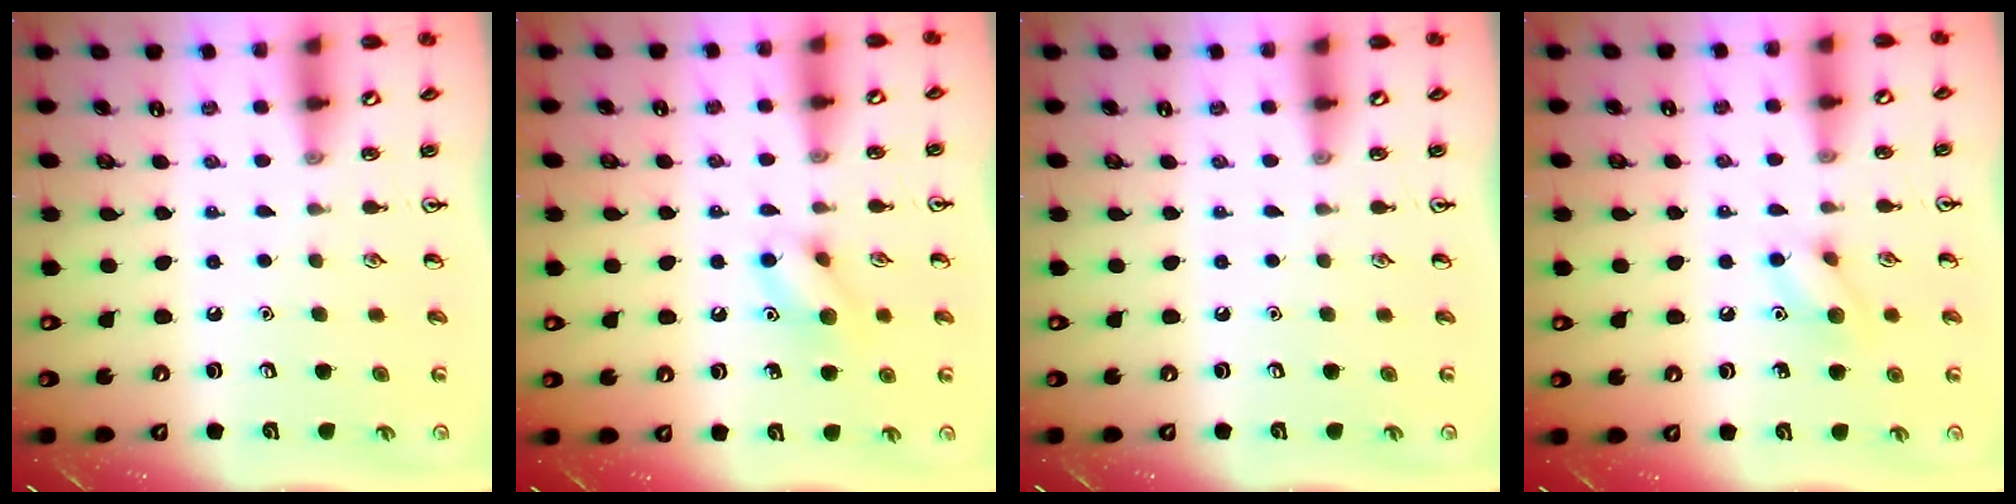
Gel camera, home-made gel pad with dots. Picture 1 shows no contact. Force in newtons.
{"total": 9.0, "press": 8.9, "slide": 0.6}
{"total": 0.0}
{"total": 7.5, "press": 7.4, "slide": 0.7}